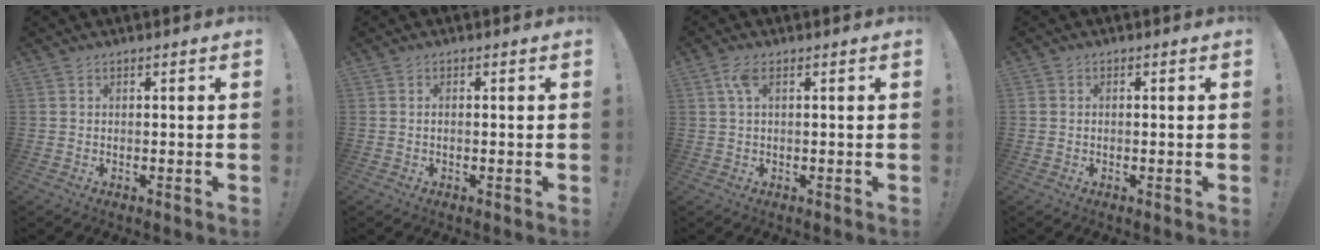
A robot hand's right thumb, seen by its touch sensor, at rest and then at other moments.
{"total": 0.6, "force": [-0.1, 0.2, 0.5], "torque": [-0.017, 0.004, 0.000]}
{"total": 3.6, "force": [1.1, 1.3, 3.1], "torque": [-0.063, 0.004, 0.019]}
{"total": 0.7, "force": [-0.3, 0.6, 0.2], "torque": [-0.003, 0.003, -0.006]}